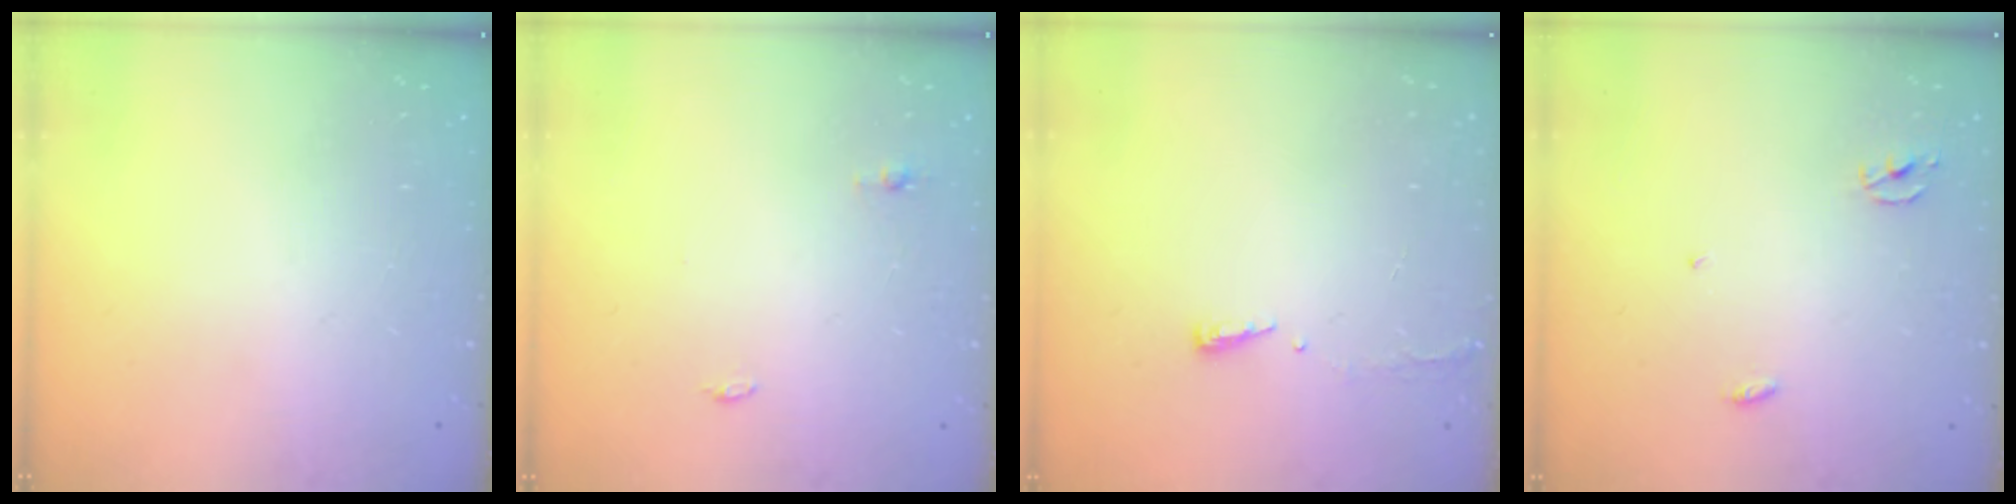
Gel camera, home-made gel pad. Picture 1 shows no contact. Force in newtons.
{"total": 3.7, "press": 3.3, "slide": 1.7}
{"total": 3.2, "press": 3.2, "slide": 0.6}
{"total": 2.5, "press": 2.5, "slide": 0.1}